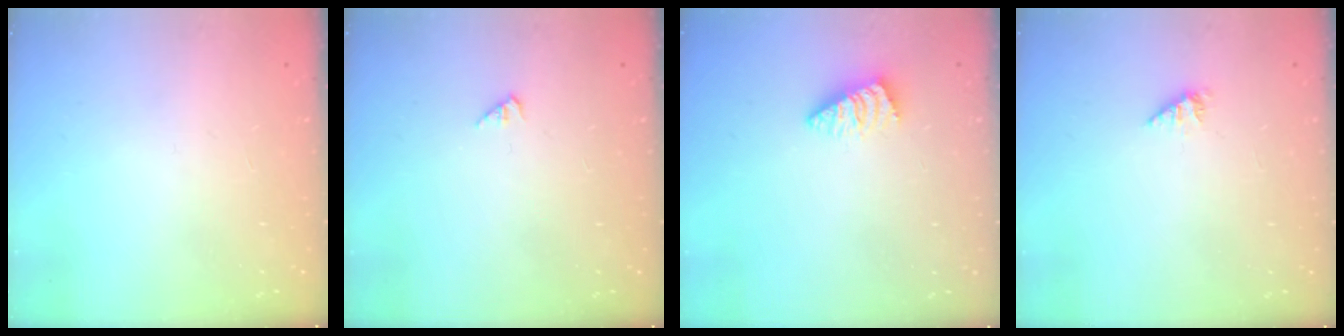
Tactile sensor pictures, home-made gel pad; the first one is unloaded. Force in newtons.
{"total": 1.7, "press": 1.7, "slide": 0.3}
{"total": 1.1, "press": 1.1, "slide": 0.2}
{"total": 2.1, "press": 2.1, "slide": 0.3}